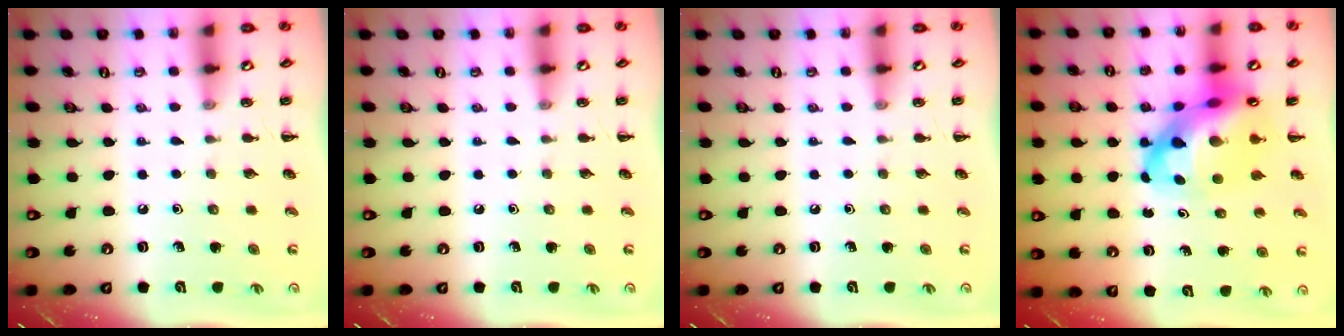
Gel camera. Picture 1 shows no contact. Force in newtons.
{"total": 0.0}
{"total": 0.0}
{"total": 13.8, "press": 13.3, "slide": 3.7}